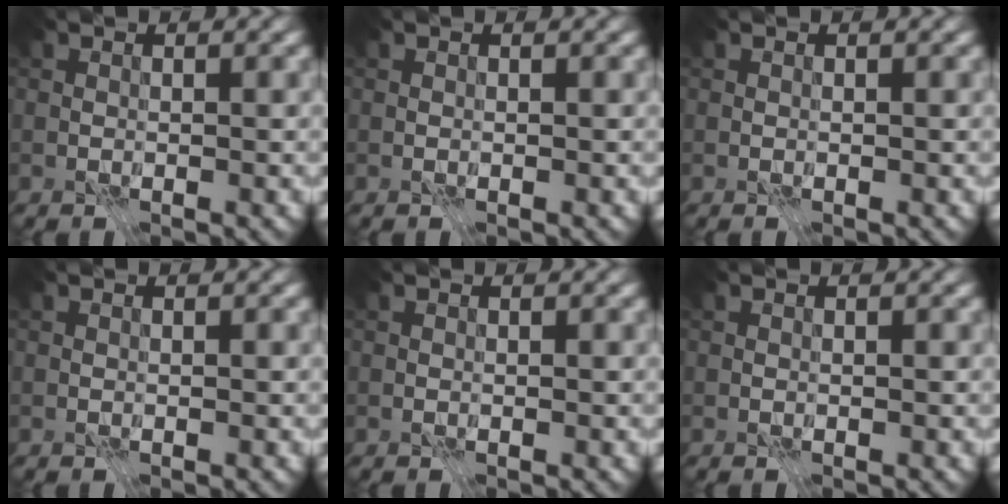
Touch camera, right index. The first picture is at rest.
{"total": 0.0}
{"total": 0.0}
{"total": 0.0}
{"total": 0.0}
{"total": 0.0}